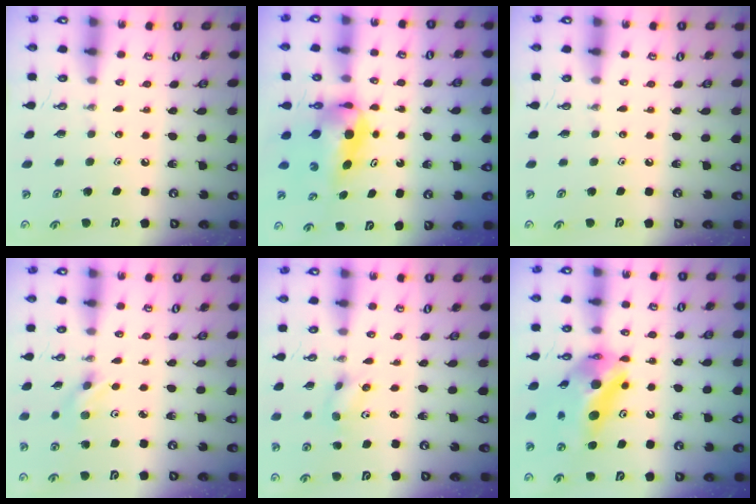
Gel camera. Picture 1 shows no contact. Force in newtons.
{"total": 6.4, "press": 6.1, "slide": 2.1}
{"total": 0.0}
{"total": 2.2, "press": 2.1, "slide": 0.6}
{"total": 2.8, "press": 2.6, "slide": 1.1}
{"total": 14.7, "press": 13.0, "slide": 6.8}